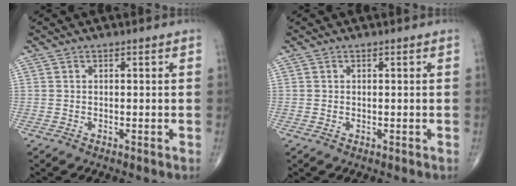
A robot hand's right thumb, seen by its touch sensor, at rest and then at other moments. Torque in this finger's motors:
{"motor_torque": [0.03, 1.02, -0.23, -0.03, 0.01]}